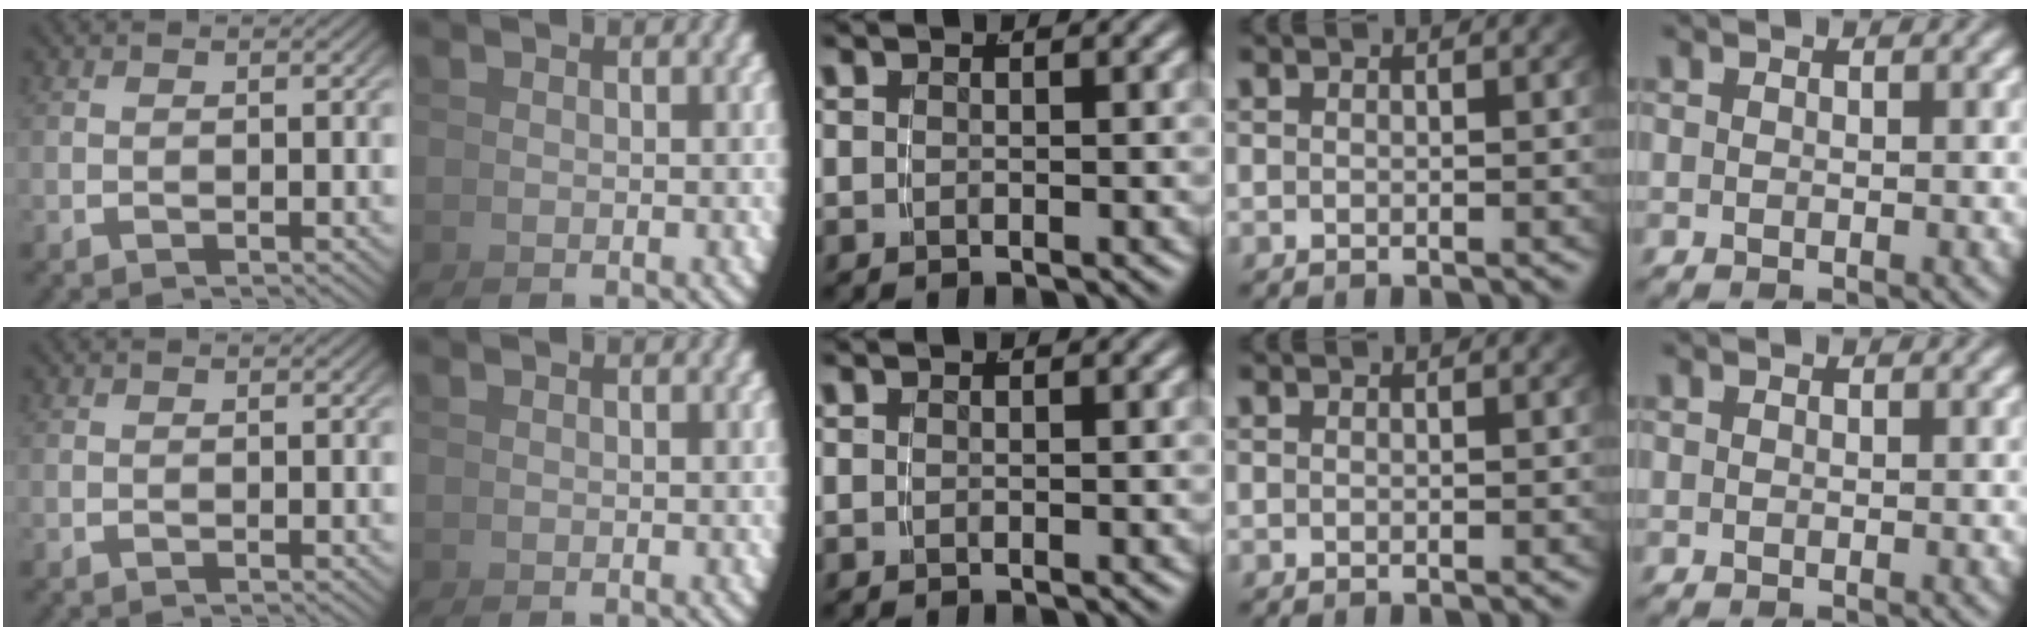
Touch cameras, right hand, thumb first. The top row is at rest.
{}